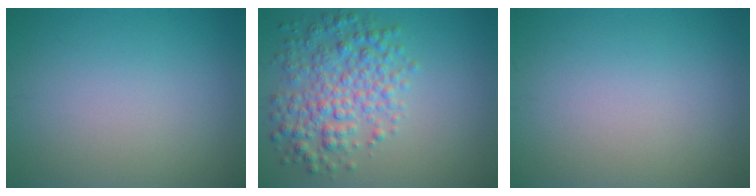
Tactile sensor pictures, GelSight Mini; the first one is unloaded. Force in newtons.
{"total": 5.5, "press": 5.5, "slide": 0.1}
{"total": 0.0}